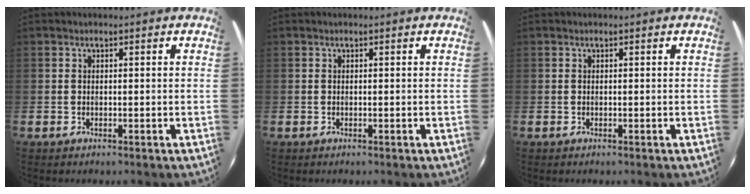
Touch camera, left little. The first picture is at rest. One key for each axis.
{"total": 0.0}
{"total": 0.0}